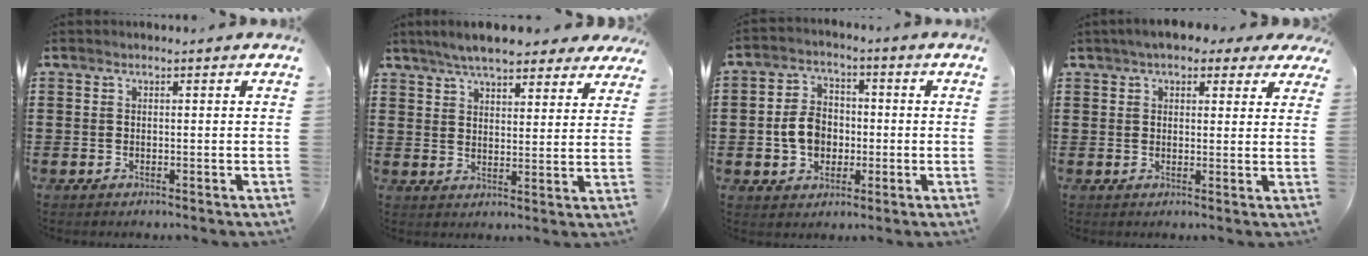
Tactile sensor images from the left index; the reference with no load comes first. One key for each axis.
{"total": 6.7, "fx": 6.1, "fy": 1.3, "fz": 2.6, "tx": -0.071, "ty": -0.008, "tz": 0.113}
{"total": 6.5, "fx": -1.0, "fy": 5.2, "fz": 3.9, "tx": -0.087, "ty": 0.006, "tz": -0.024}
{"total": 4.6, "fx": 3.6, "fy": 1.7, "fz": 2.2, "tx": -0.056, "ty": 0.007, "tz": 0.067}